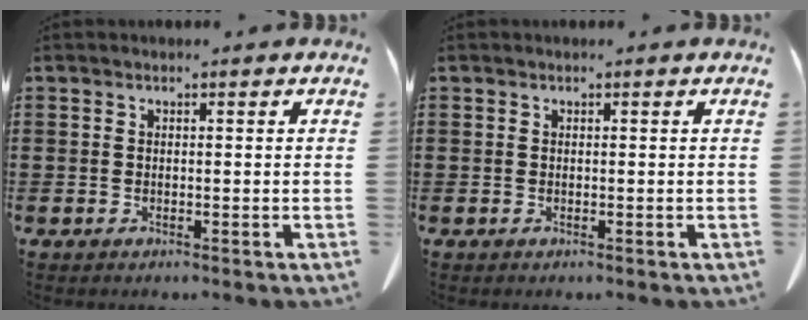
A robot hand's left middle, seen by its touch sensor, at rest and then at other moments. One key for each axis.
{"total": 0.0}